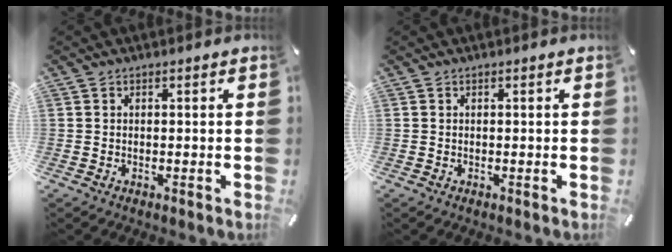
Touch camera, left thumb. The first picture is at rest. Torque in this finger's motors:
{"motor_torque": [0.00, 0.00, 0.00, 0.00, 0.00]}